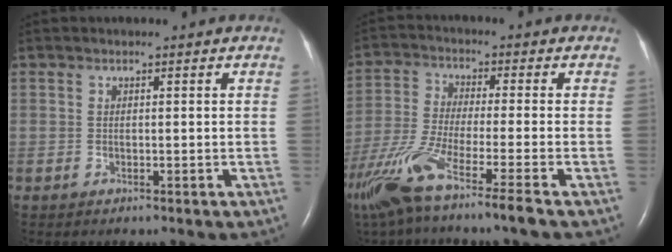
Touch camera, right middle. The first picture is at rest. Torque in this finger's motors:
{"motor_torque": [1.20, -0.93, 0.60, 0.17]}